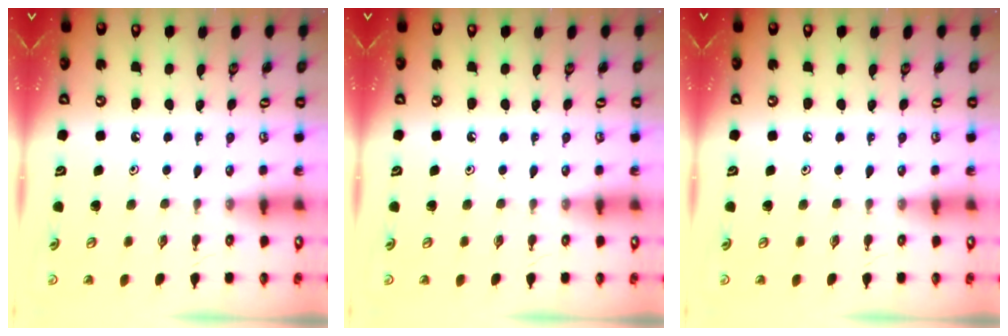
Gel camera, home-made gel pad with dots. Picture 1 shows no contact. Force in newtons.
{"total": 0.0}
{"total": 0.0}